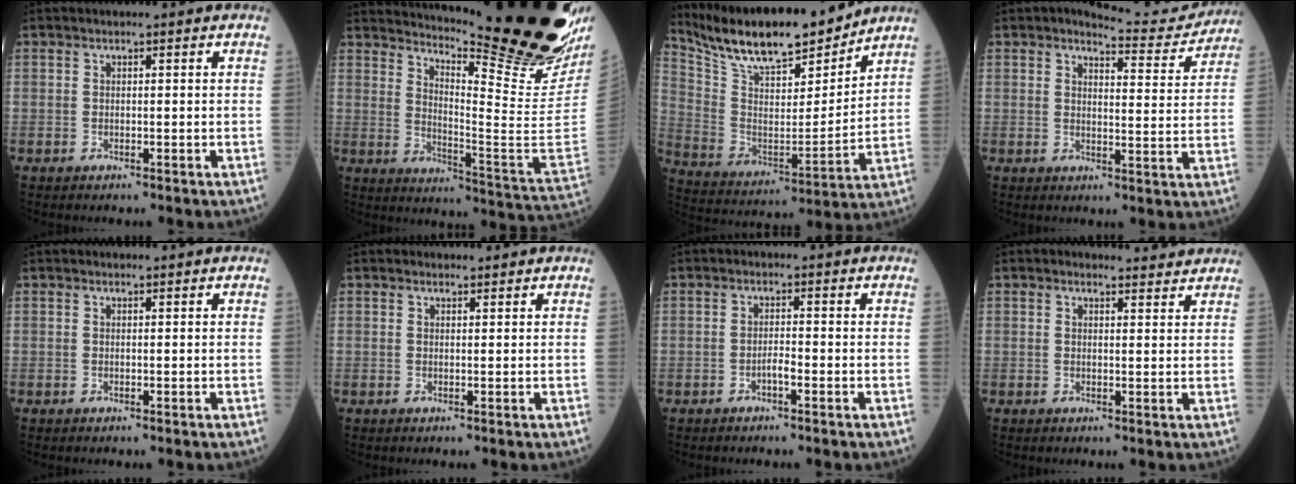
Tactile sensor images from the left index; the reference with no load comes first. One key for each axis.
{"total": 28.6, "fx": 22.4, "fy": 1.8, "fz": 17.7, "tx": -0.261, "ty": -0.108, "tz": 0.300}
{"total": 18.5, "fx": 16.2, "fy": 3.8, "fz": 8.1, "tx": -0.160, "ty": -0.005, "tz": 0.289}
{"total": 7.7, "fx": 7.5, "fy": 1.3, "fz": 0.8, "tx": -0.010, "ty": -0.014, "tz": 0.088}
{"total": 0.0}
{"total": 0.8, "fx": 0.7, "fy": 0.2, "fz": -0.1, "tx": -0.008, "ty": -0.002, "tz": 0.011}
{"total": 1.4, "fx": -0.8, "fy": 0.2, "fz": 1.2, "tx": -0.020, "ty": 0.002, "tz": -0.016}
{"total": 2.8, "fx": 2.7, "fy": 0.7, "fz": 0.1, "tx": -0.011, "ty": 0.002, "tz": 0.028}